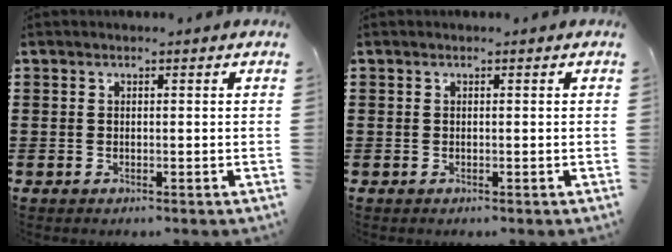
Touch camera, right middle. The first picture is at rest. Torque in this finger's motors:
{"motor_torque": [0.01, -0.01, -0.02, -0.01]}